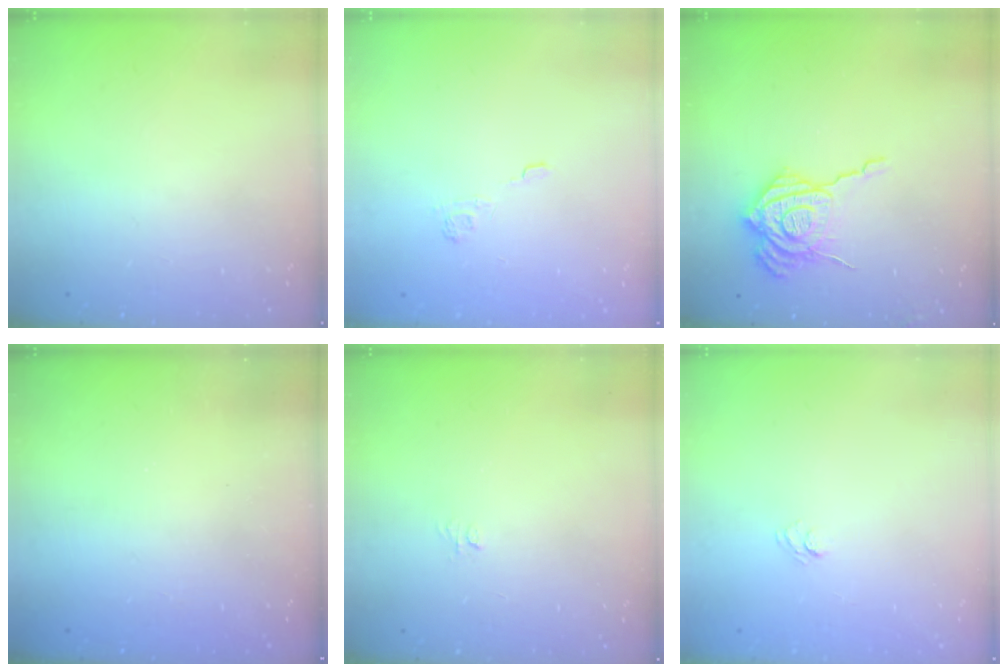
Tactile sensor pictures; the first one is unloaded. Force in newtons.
{"total": 2.3, "press": 1.8, "slide": 1.3}
{"total": 15.0, "press": 14.8, "slide": 1.8}
{"total": 2.2, "press": 2.1, "slide": 0.7}
{"total": 3.1, "press": 3.0, "slide": 0.3}
{"total": 4.2, "press": 4.0, "slide": 1.2}